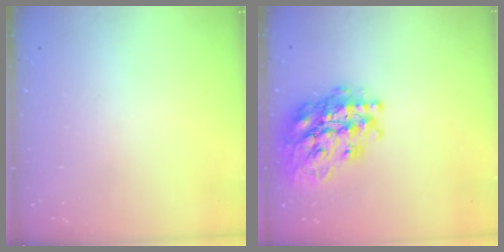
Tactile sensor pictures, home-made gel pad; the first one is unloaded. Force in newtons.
{"total": 24.1, "press": 24.0, "slide": 2.1}